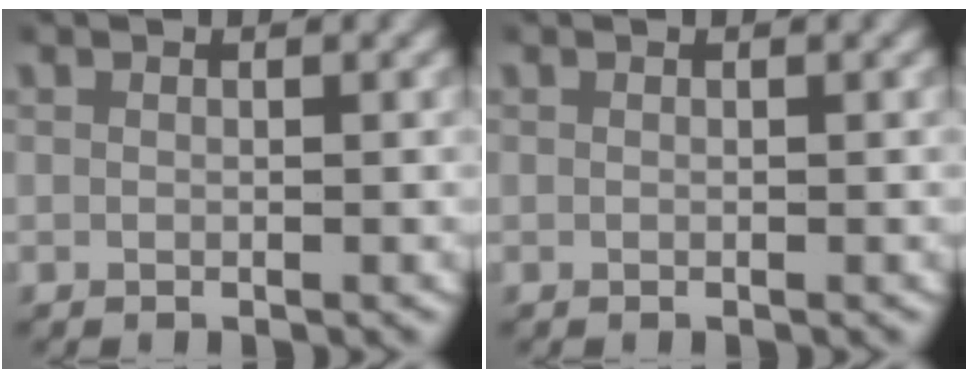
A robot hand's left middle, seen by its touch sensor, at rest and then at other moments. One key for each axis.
{"total": 0.0}